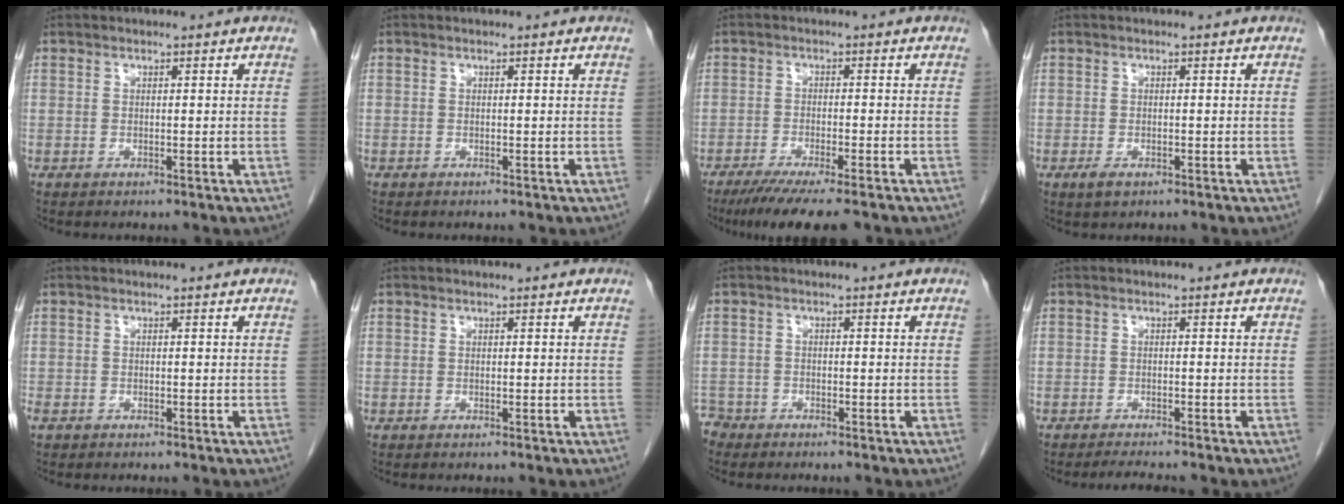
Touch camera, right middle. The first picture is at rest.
{"total": 0.0}
{"total": 9.6, "force": [-7.7, 0.6, 5.6], "torque": [-0.079, -0.021, -0.119]}
{"total": 1.7, "force": [-0.9, 0.8, 1.2], "torque": [-0.025, -0.001, -0.010]}
{"total": 0.8, "force": [-0.5, 0.5, 0.4], "torque": [-0.012, -0.002, -0.007]}
{"total": 0.0}
{"total": 2.5, "force": [-2.3, 1.0, -0.4], "torque": [0.005, -0.001, -0.045]}
{"total": 2.7, "force": [-2.5, 0.0, 1.0], "torque": [-0.020, -0.010, -0.038]}